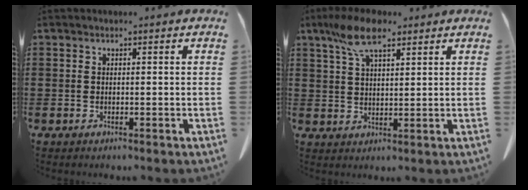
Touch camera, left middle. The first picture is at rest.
{"total": 7.6, "force": [4.8, 2.5, 5.3], "torque": [-0.116, 0.002, 0.089]}